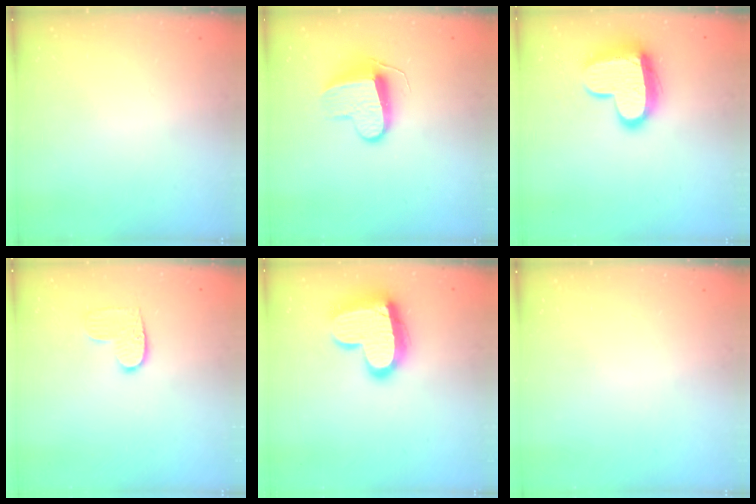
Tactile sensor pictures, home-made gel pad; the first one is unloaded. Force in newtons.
{"total": 9.9, "press": 9.9, "slide": 0.2}
{"total": 15.3, "press": 15.2, "slide": 1.2}
{"total": 6.4, "press": 6.4, "slide": 0.3}
{"total": 17.2, "press": 17.2, "slide": 1.3}
{"total": 0.0}